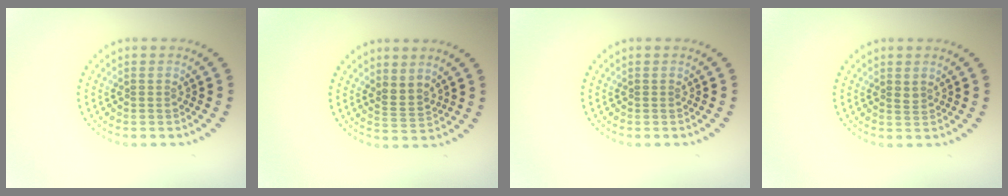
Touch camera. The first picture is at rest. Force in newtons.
{"total": 2.0, "press": 1.4, "slide": 1.4}
{"total": 0.0}
{"total": 0.7, "press": 0.6, "slide": 0.3}